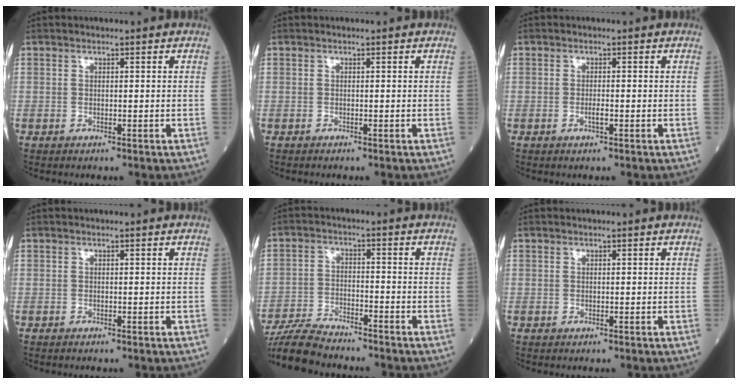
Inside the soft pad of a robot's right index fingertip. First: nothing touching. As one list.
[{"total": 0.0}, {"total": 1.1, "force": [-0.4, 0.2, 1.0], "torque": [-0.025, 0.001, -0.005]}, {"total": 0.0}, {"total": 7.9, "force": [-7.4, 1.2, 2.4], "torque": [-0.048, -0.017, -0.135]}, {"total": 0.0}]